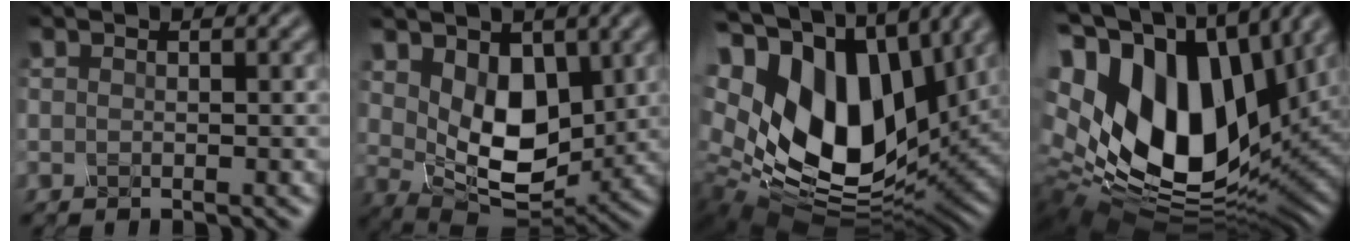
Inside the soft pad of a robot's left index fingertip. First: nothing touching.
{"total": 6.2, "force": [1.8, 3.9, 4.4], "torque": [-0.088, -0.013, 0.034]}
{"total": 18.6, "force": [4.8, 12.3, 13.1], "torque": [-0.289, -0.005, 0.104]}
{"total": 19.8, "force": [3.9, 12.7, 14.7], "torque": [-0.312, -0.017, 0.092]}